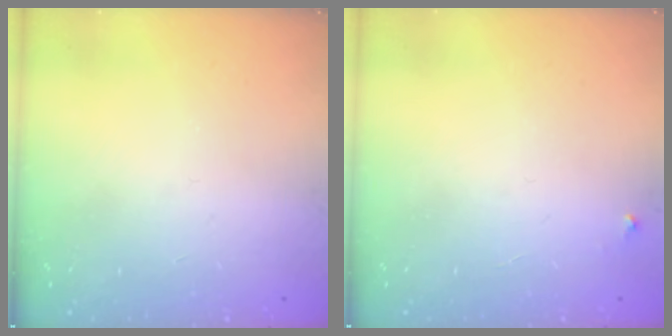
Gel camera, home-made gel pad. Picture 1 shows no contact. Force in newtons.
{"total": 2.2, "press": 2.2, "slide": 0.1}